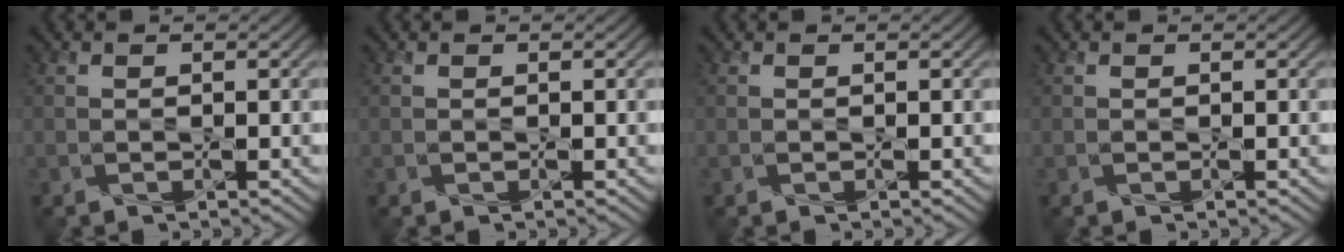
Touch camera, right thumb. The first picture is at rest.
{"total": 0.0}
{"total": 0.0}
{"total": 0.0}